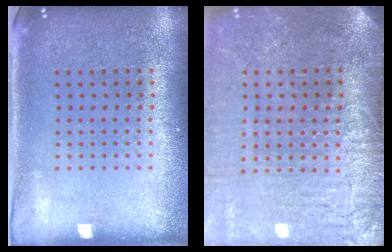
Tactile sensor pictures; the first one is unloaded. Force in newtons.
{"total": 3.9, "press": 3.3, "slide": 2.1}